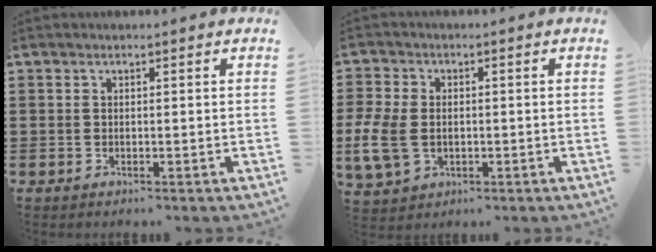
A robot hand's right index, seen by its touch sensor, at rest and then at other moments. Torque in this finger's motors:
{"motor_torque": [1.67, 0.47, 0.71, 0.17]}